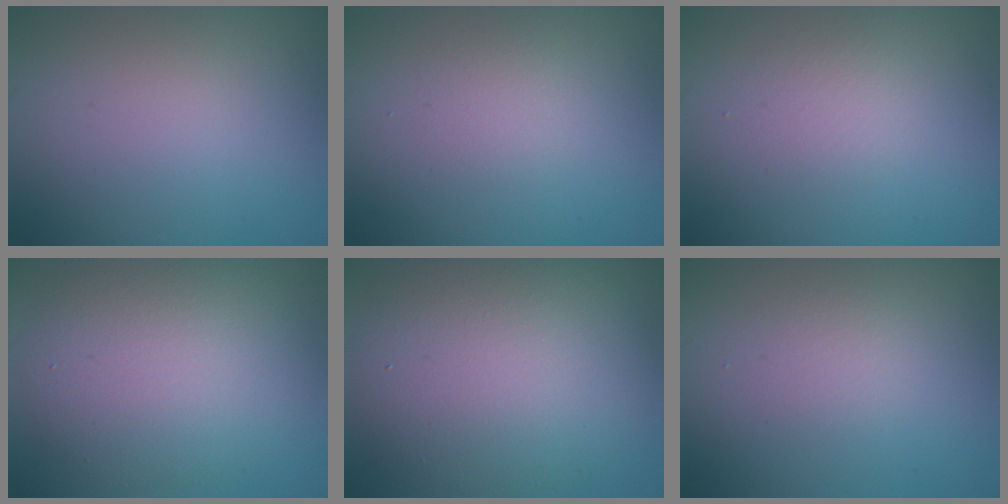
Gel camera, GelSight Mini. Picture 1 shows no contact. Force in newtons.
{"total": 1.3, "press": 1.3, "slide": 0.1}
{"total": 1.4, "press": 1.4, "slide": 0.1}
{"total": 7.8, "press": 7.8, "slide": 0.4}
{"total": 9.8, "press": 9.8, "slide": 0.7}
{"total": 1.2, "press": 1.2, "slide": 0.0}